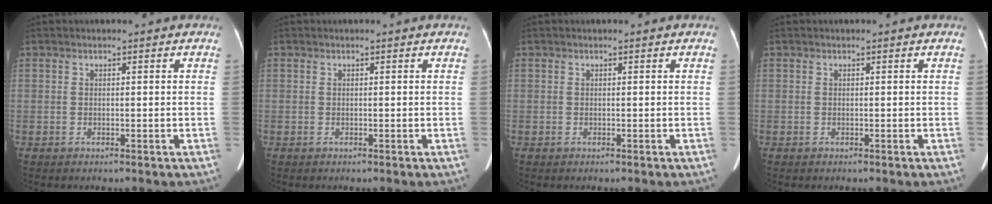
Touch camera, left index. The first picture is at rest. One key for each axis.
{"total": 0.0}
{"total": 0.0}
{"total": 0.0}